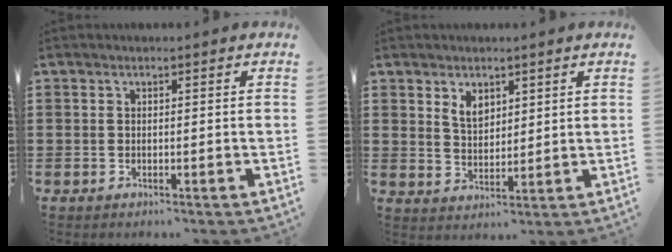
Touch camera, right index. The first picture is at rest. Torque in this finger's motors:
{"motor_torque": [0.61, 0.59, 0.20, 0.07]}